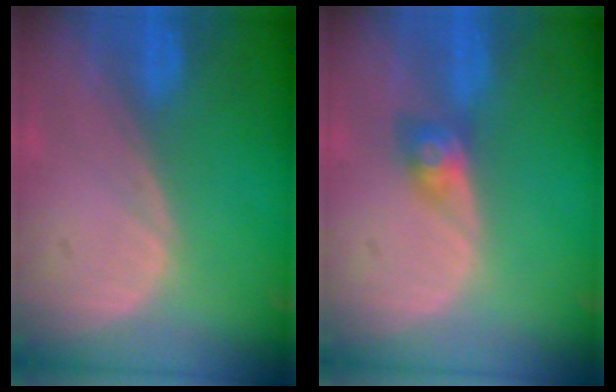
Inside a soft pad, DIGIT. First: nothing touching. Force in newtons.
{"total": 3.0, "press": 2.6, "slide": 1.5}